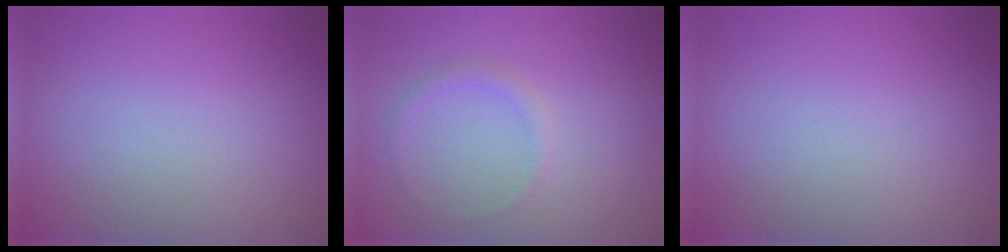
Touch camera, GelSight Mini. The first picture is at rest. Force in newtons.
{"total": 1.1, "press": 1.1, "slide": 0.1}
{"total": 0.0}